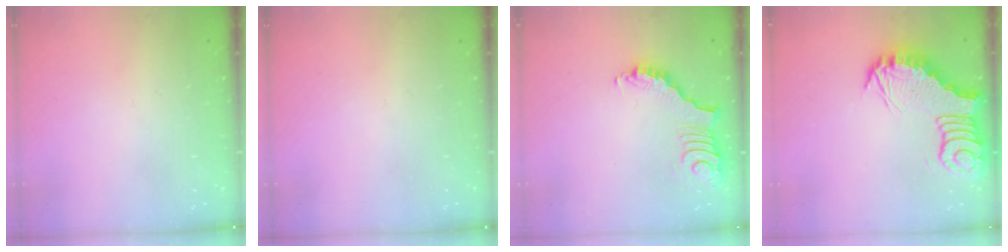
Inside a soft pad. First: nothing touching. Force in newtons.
{"total": 0.0}
{"total": 3.8, "press": 3.8, "slide": 0.7}
{"total": 5.3, "press": 5.3, "slide": 0.8}